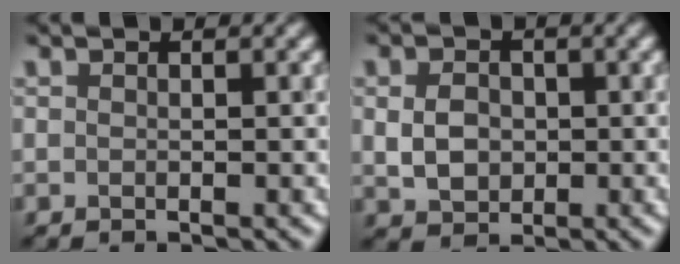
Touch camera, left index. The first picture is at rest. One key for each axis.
{"total": 3.2, "fx": 0.0, "fy": 2.5, "fz": 2.0, "tx": -0.043, "ty": -0.001, "tz": -0.002}